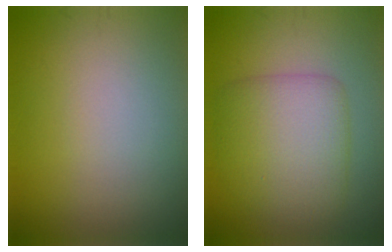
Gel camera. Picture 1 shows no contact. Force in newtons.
{"total": 5.9, "press": 5.9, "slide": 0.1}